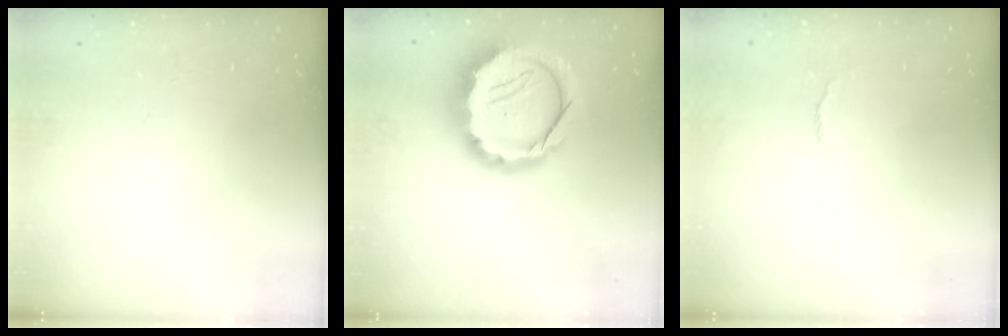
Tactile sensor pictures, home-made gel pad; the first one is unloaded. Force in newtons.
{"total": 18.8, "press": 18.4, "slide": 4.0}
{"total": 3.1, "press": 3.0, "slide": 0.8}